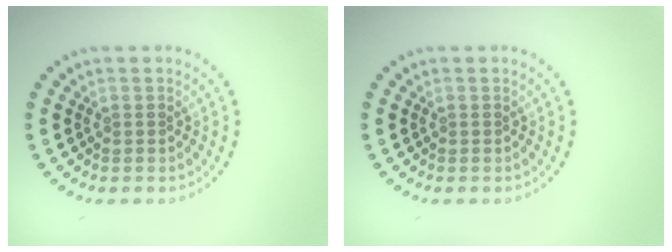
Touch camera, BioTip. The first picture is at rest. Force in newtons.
{"total": 0.0}